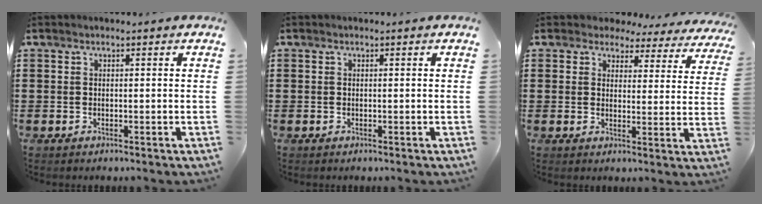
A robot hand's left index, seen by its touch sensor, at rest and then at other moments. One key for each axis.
{"total": 0.0}
{"total": 3.6, "fx": 3.3, "fy": 1.2, "fz": 0.6, "tx": -0.025, "ty": -0.021, "tz": 0.055}